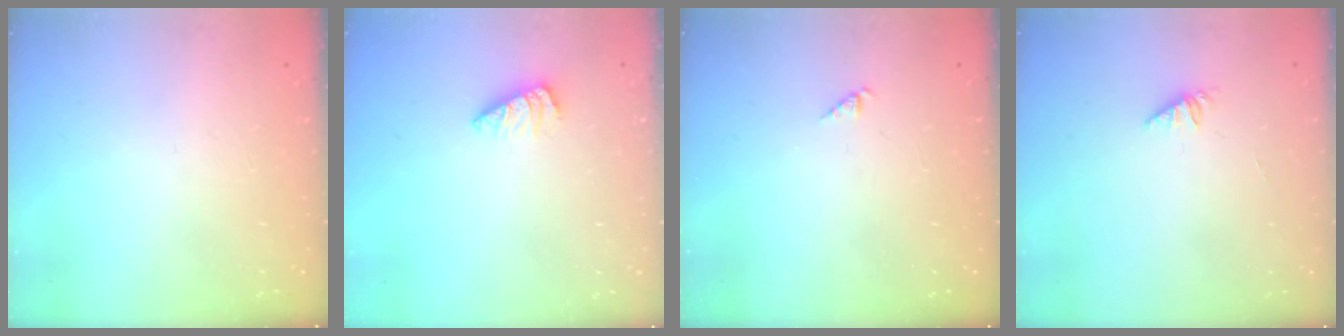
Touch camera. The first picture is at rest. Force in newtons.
{"total": 1.3, "press": 1.3, "slide": 0.2}
{"total": 0.7, "press": 0.7, "slide": 0.2}
{"total": 1.1, "press": 1.0, "slide": 0.3}